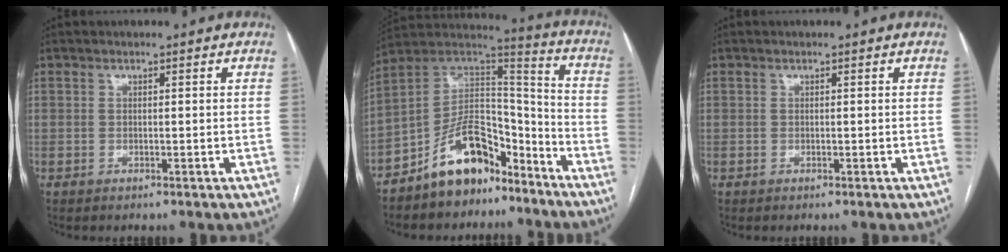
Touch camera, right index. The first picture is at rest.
{"total": 13.8, "force": [-9.5, 6.6, 7.5], "torque": [-0.135, 0.045, -0.169]}
{"total": 0.0}